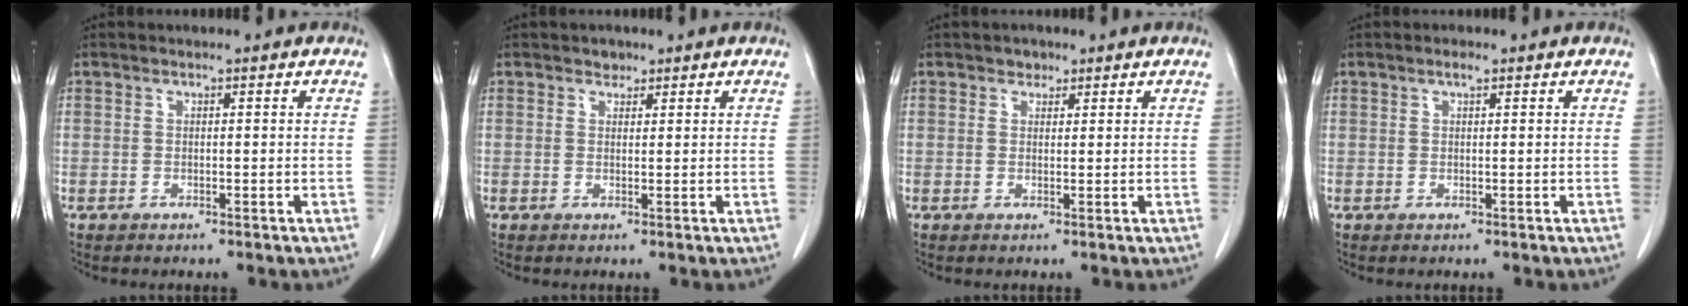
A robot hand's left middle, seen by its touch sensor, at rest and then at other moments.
{"total": 1.3, "force": [1.0, 0.8, 0.2], "torque": [0.000, -0.003, 0.013]}
{"total": 1.4, "force": [1.0, 1.0, 0.3], "torque": [-0.001, -0.002, 0.013]}
{"total": 0.9, "force": [0.6, 0.1, 0.6], "torque": [-0.014, -0.001, 0.010]}